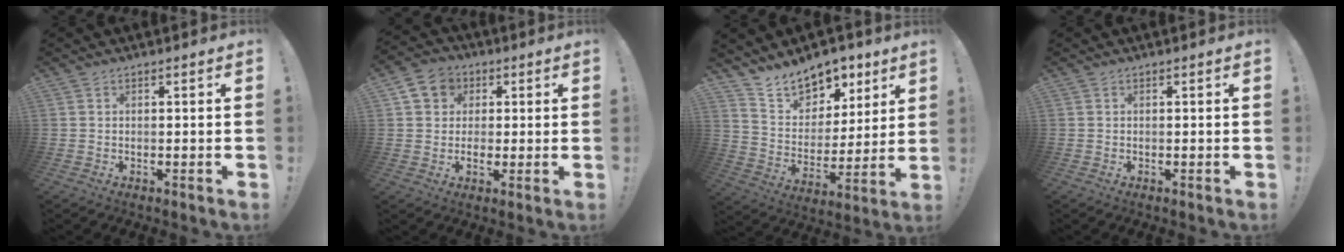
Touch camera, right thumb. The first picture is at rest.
{"total": 9.4, "force": [2.2, 8.4, 3.8], "torque": [-0.052, 0.007, 0.049]}
{"total": 13.8, "force": [11.3, 7.3, 3.4], "torque": [-0.069, -0.081, 0.213]}
{"total": 0.0}